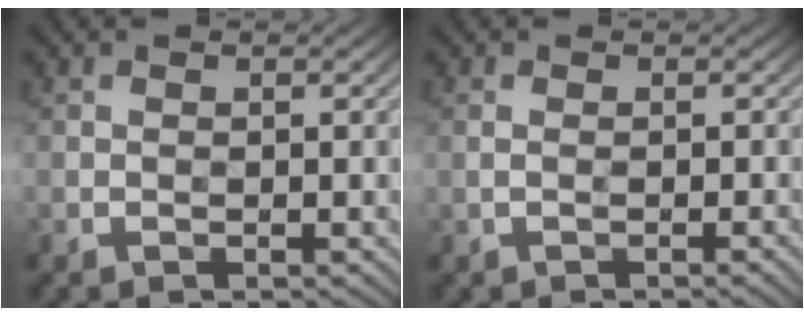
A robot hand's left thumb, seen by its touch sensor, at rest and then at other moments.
{"total": 1.2, "force": [-0.3, 0.2, 1.1], "torque": [-0.021, 0.002, -0.010]}